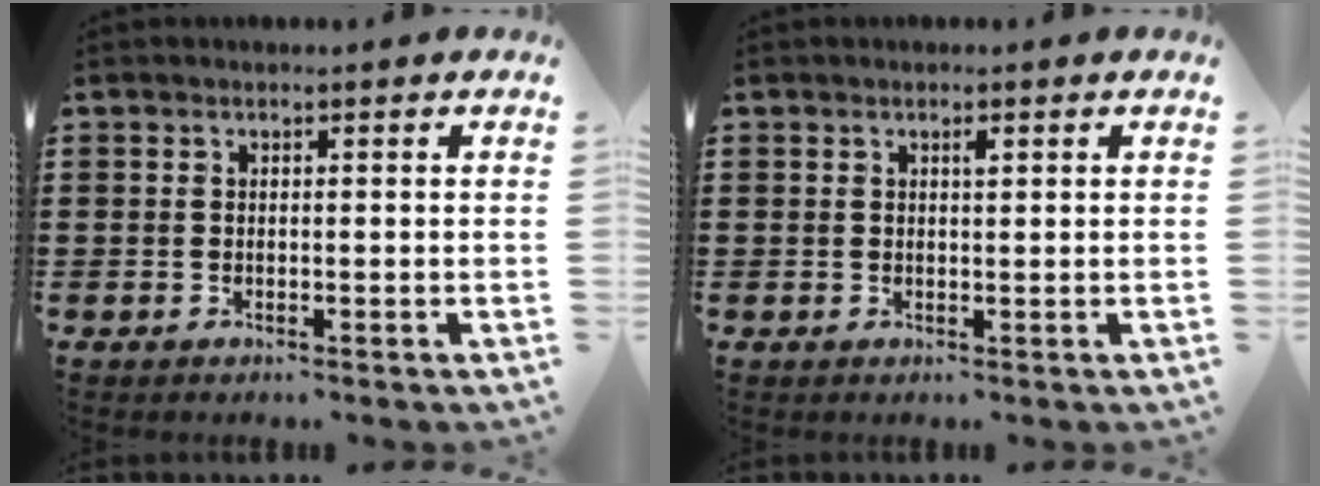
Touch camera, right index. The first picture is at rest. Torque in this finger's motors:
{"motor_torque": [0.17, -0.13, 0.00, 0.01]}